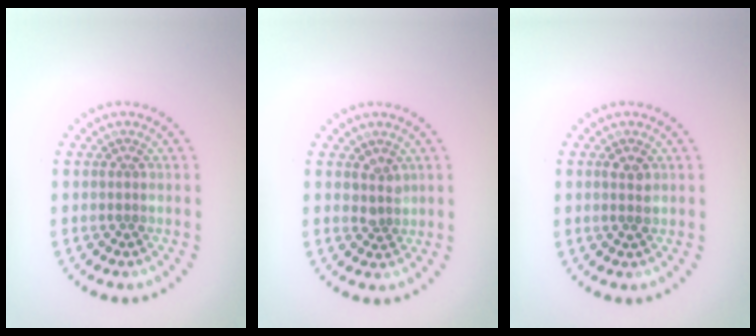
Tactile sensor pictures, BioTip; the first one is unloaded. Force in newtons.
{"total": 1.4, "press": 1.2, "slide": 0.8}
{"total": 1.4, "press": 1.4, "slide": 0.2}